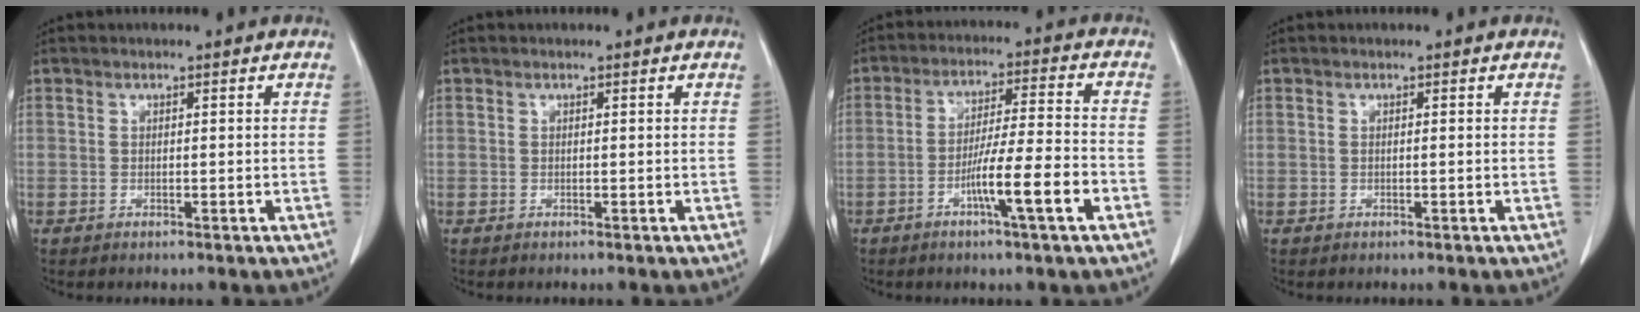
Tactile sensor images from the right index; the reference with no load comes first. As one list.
[{"total": 0.0}, {"total": 9.7, "force": [-4.1, -0.4, 8.8], "torque": [-0.152, -0.003, -0.072]}, {"total": 0.0}]